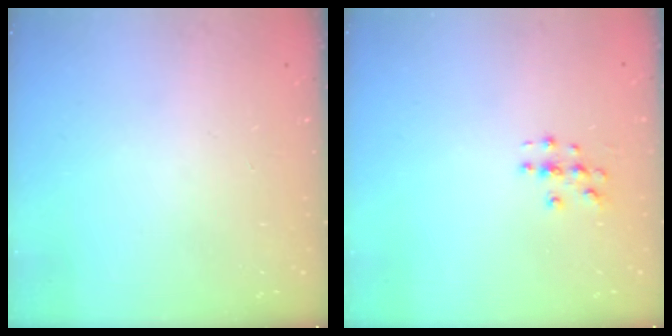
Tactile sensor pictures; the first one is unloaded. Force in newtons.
{"total": 3.0, "press": 3.0, "slide": 0.1}